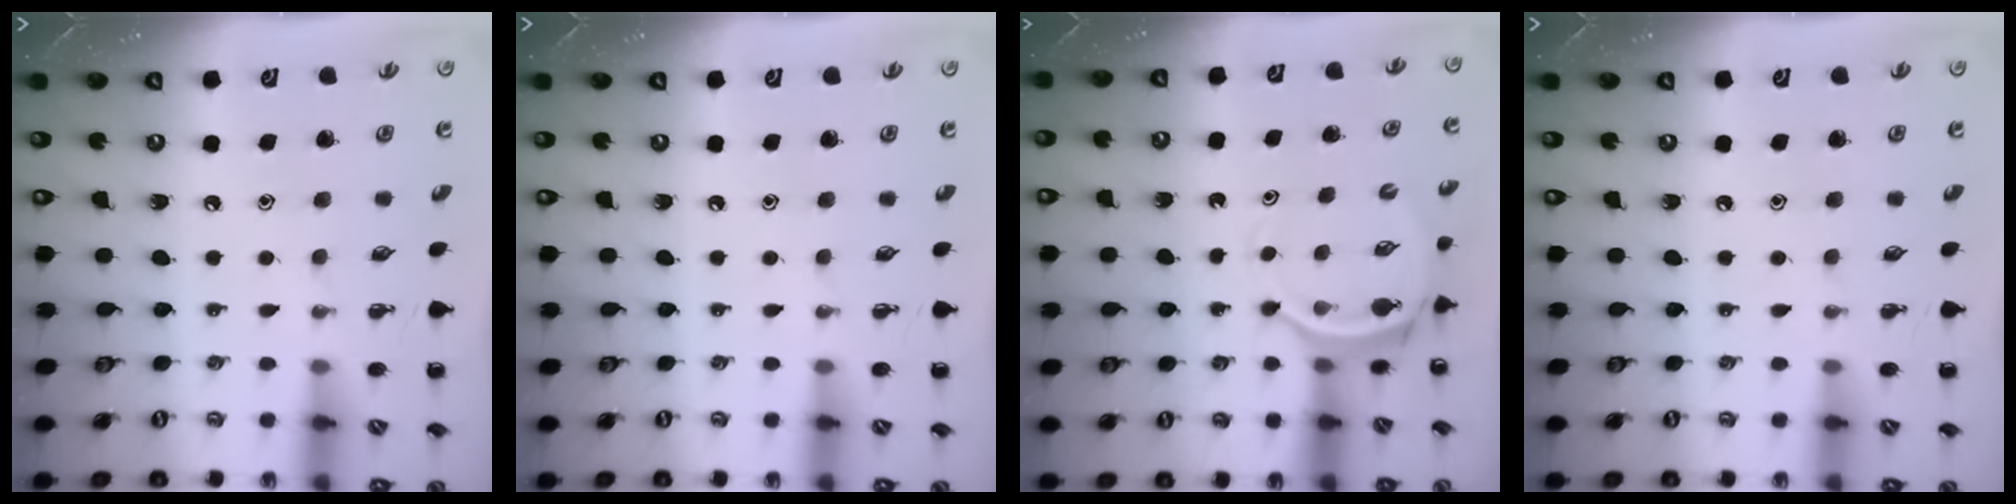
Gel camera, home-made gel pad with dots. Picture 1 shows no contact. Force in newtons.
{"total": 0.0}
{"total": 4.3, "press": 4.2, "slide": 0.9}
{"total": 0.0}